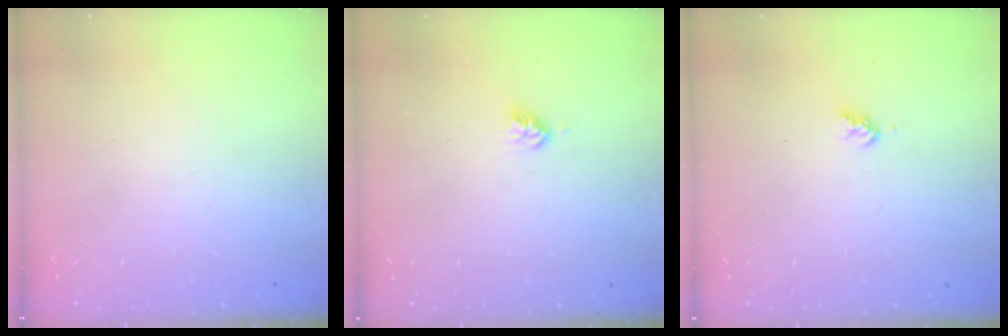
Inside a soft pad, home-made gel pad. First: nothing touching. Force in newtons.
{"total": 2.8, "press": 2.8, "slide": 0.2}
{"total": 3.0, "press": 3.0, "slide": 0.4}